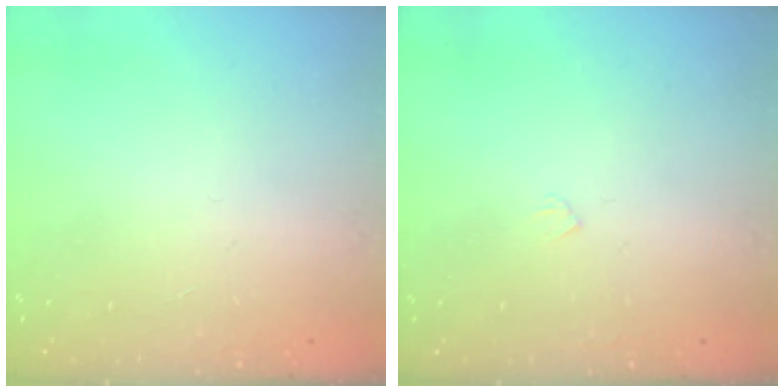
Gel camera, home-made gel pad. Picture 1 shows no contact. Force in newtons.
{"total": 2.4, "press": 2.4, "slide": 0.3}